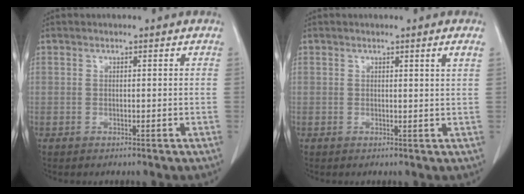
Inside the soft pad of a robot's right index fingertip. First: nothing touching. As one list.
[{"total": 1.3, "force": [0.7, -0.5, 1.0], "torque": [-0.019, -0.007, 0.013]}]